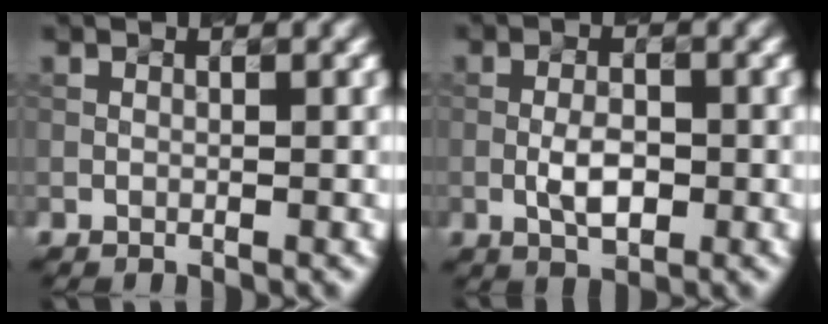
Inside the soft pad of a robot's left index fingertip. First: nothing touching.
{"total": 2.9, "force": [-0.7, 1.4, 2.4], "torque": [-0.044, 0.000, -0.013]}